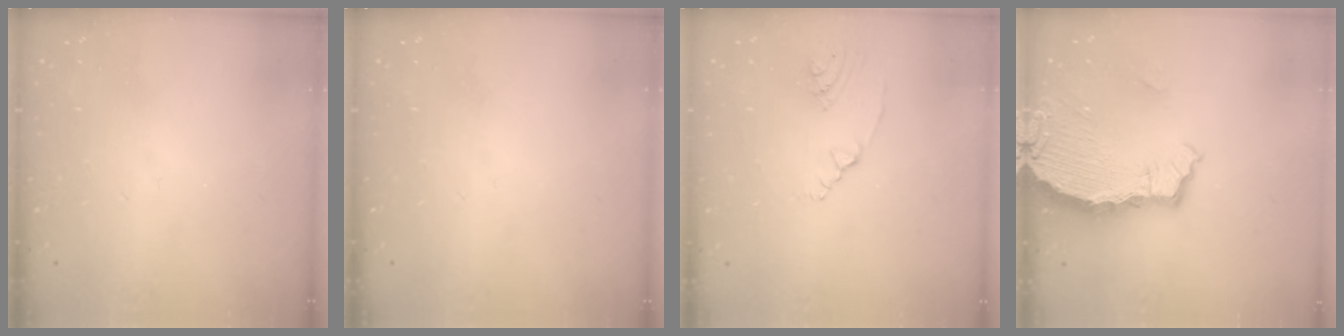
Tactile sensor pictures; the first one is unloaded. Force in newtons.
{"total": 0.0}
{"total": 2.4, "press": 2.0, "slide": 1.3}
{"total": 7.2, "press": 7.2, "slide": 0.8}